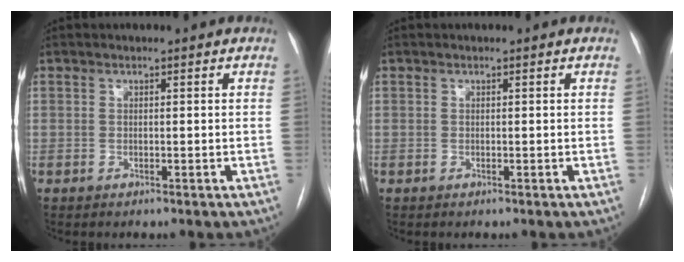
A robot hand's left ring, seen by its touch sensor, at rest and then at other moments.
{"total": 0.0}